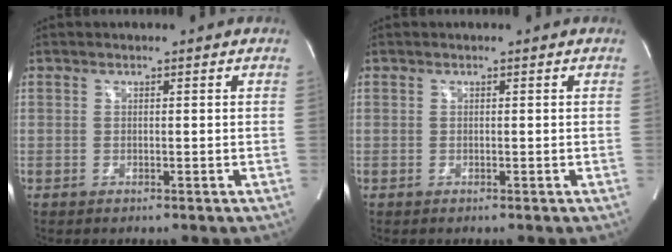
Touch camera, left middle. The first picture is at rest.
{"total": 0.0}